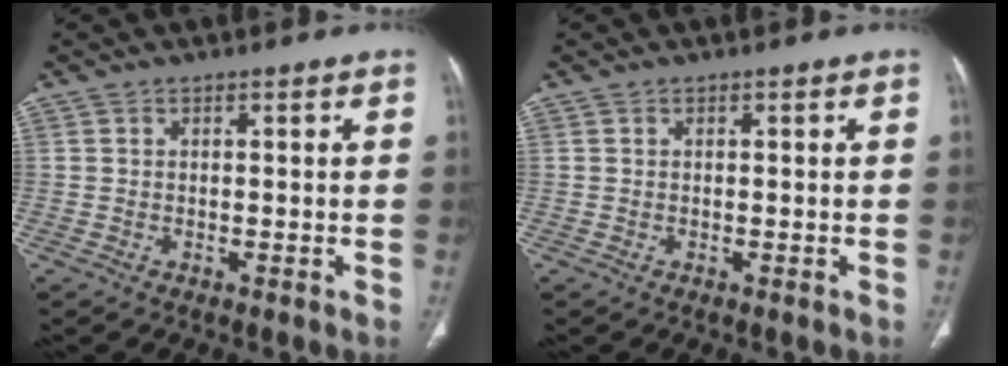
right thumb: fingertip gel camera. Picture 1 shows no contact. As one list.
[{"total": 0.0}]